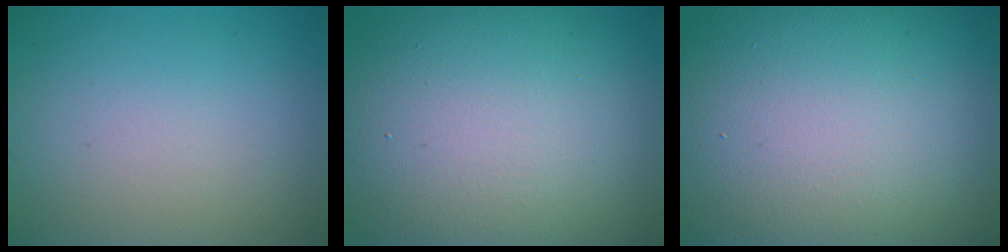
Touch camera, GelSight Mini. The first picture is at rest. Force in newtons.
{"total": 15.5, "press": 15.5, "slide": 1.0}
{"total": 20.2, "press": 20.2, "slide": 0.8}